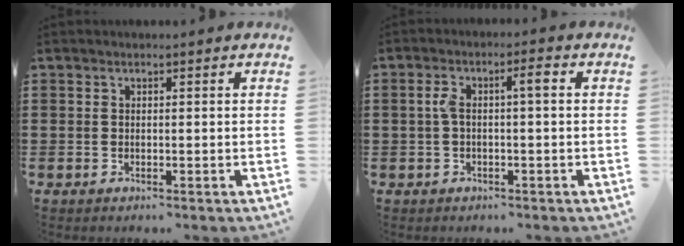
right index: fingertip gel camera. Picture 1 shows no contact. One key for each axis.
{"total": 3.7, "fx": 0.1, "fy": 0.8, "fz": 3.6, "tx": -0.074, "ty": 0.006, "tz": -0.004}